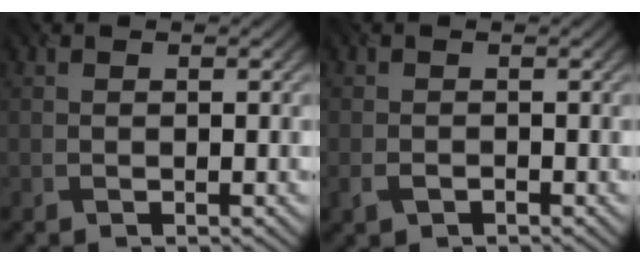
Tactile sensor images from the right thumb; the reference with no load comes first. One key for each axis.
{"total": 1.5, "fx": -0.8, "fy": 0.9, "fz": 0.8, "tx": -0.019, "ty": -0.004, "tz": -0.017}